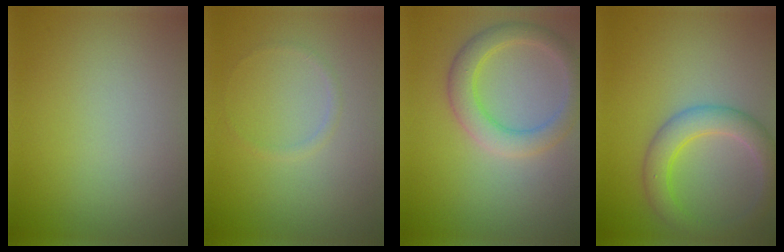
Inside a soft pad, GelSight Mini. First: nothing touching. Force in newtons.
{"total": 0.7, "press": 0.7, "slide": 0.1}
{"total": 3.9, "press": 3.8, "slide": 0.5}
{"total": 4.1, "press": 4.1, "slide": 0.0}